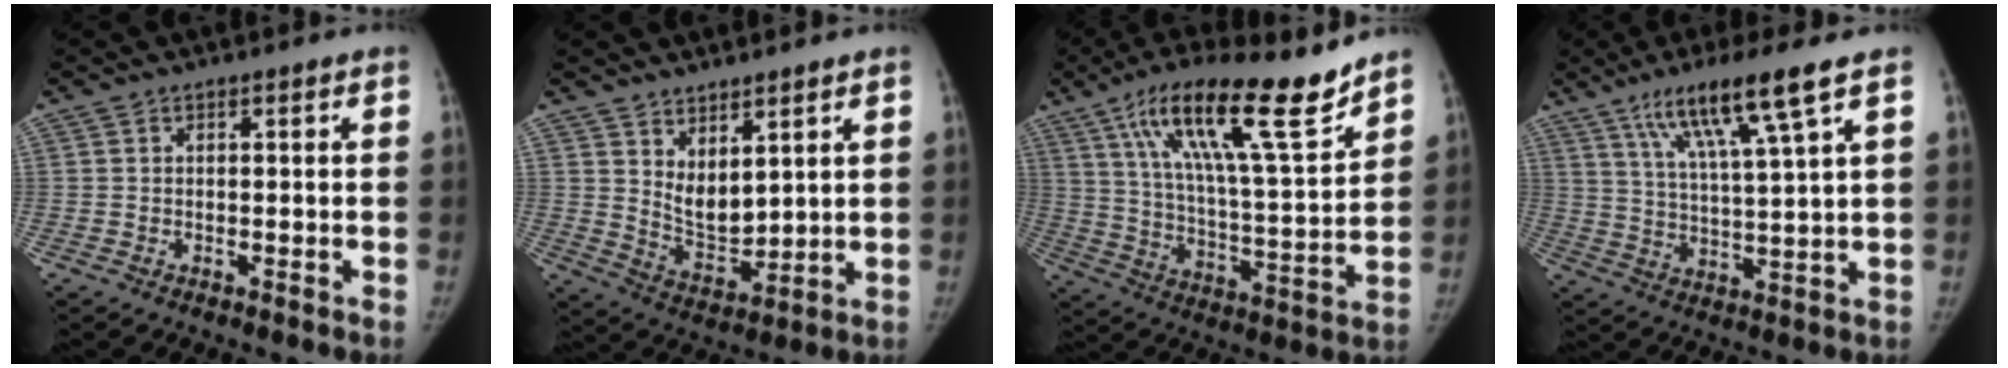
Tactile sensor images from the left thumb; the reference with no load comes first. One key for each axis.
{"total": 7.3, "fx": 4.1, "fy": 3.4, "fz": 5.0, "tx": -0.069, "ty": -0.047, "tz": 0.089}
{"total": 21.9, "fx": 14.4, "fy": 4.0, "fz": 15.9, "tx": -0.247, "ty": -0.057, "tz": 0.245}
{"total": 12.8, "fx": 7.4, "fy": 0.2, "fz": 10.4, "tx": -0.190, "ty": -0.028, "tz": 0.138}